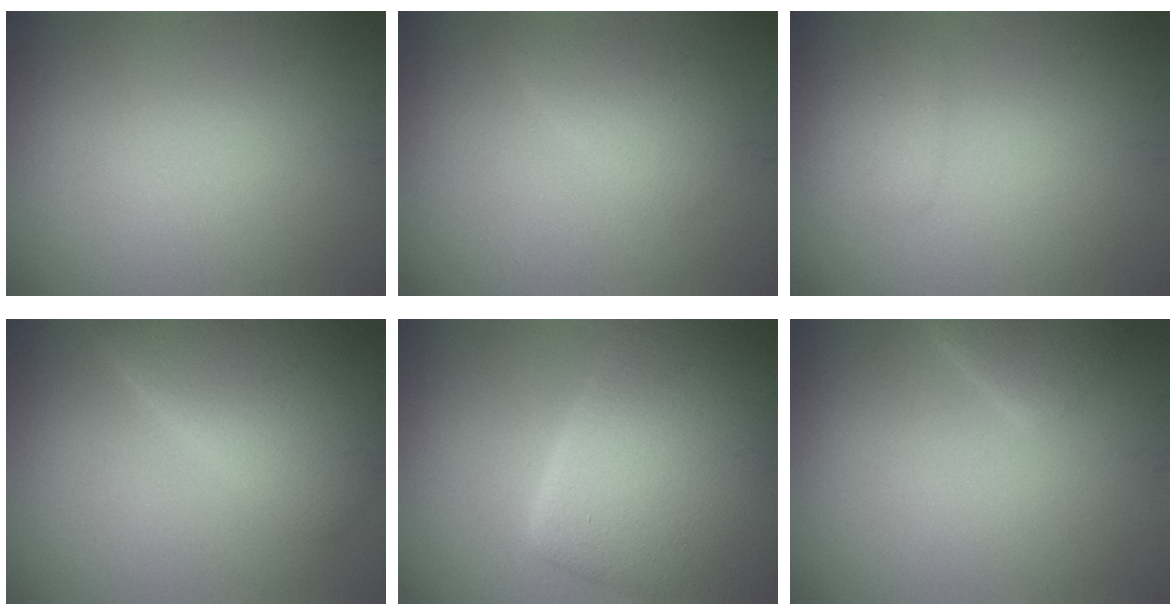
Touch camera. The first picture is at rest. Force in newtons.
{"total": 2.3, "press": 2.3, "slide": 0.2}
{"total": 1.4, "press": 1.4, "slide": 0.1}
{"total": 7.2, "press": 7.2, "slide": 0.3}
{"total": 11.6, "press": 11.5, "slide": 0.9}
{"total": 1.6, "press": 1.6, "slide": 0.0}